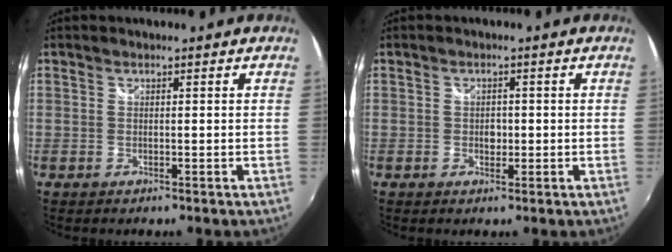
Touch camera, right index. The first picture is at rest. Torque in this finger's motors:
{"motor_torque": [0.13, 0.10, 0.10, 0.00]}